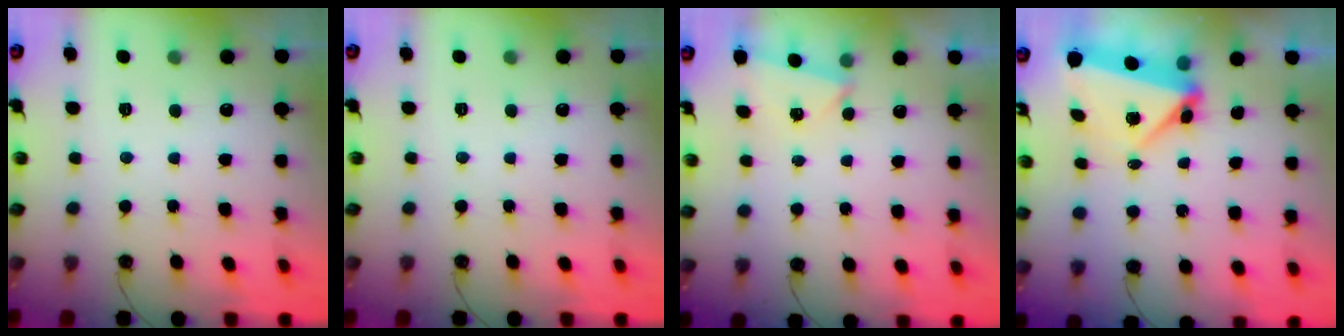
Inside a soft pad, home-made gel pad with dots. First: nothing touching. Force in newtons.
{"total": 0.0}
{"total": 2.4, "press": 2.1, "slide": 1.1}
{"total": 6.1, "press": 6.1, "slide": 0.6}